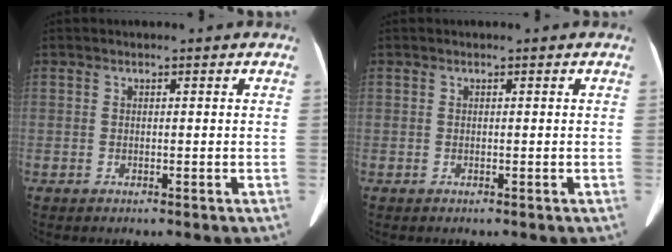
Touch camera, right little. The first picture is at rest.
{"total": 0.0}